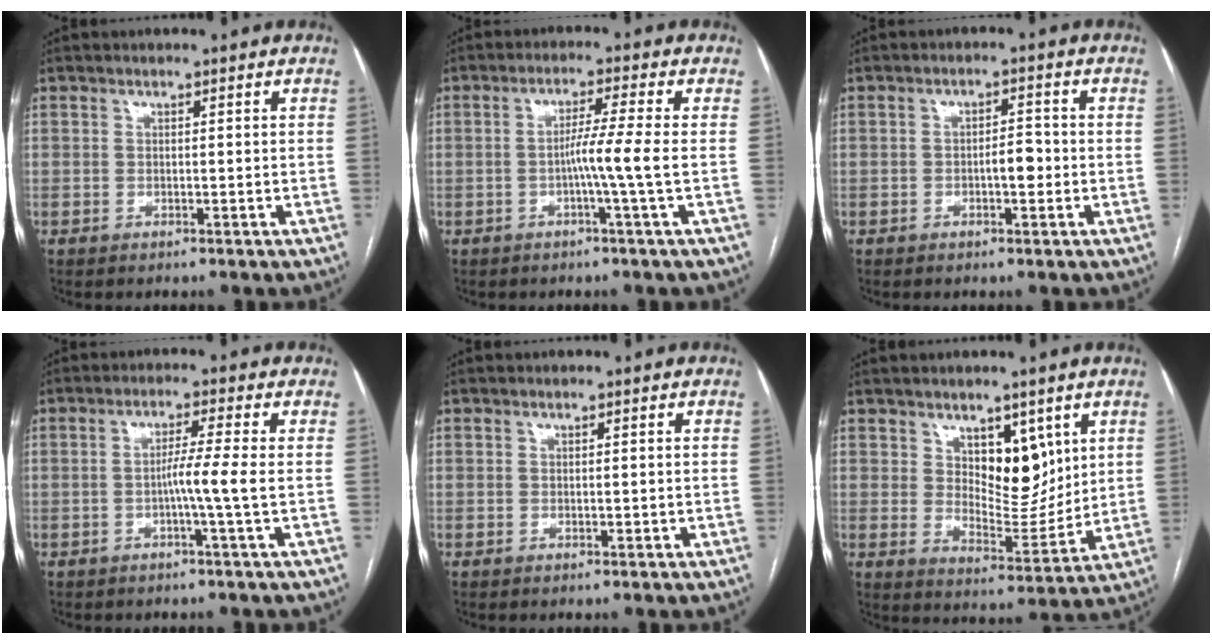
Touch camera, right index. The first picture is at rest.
{"total": 5.2, "force": [-1.1, -1.7, 4.8], "torque": [-0.082, 0.001, -0.020]}
{"total": 3.1, "force": [-0.8, 1.1, 2.8], "torque": [-0.041, 0.005, -0.012]}
{"total": 3.4, "force": [-1.0, -1.1, 3.1], "torque": [-0.048, 0.001, -0.017]}
{"total": 0.6, "force": [-0.1, 0.2, 0.6], "torque": [-0.010, -0.002, 0.001]}
{"total": 9.1, "force": [4.2, 4.6, 6.6], "torque": [-0.098, -0.006, 0.078]}